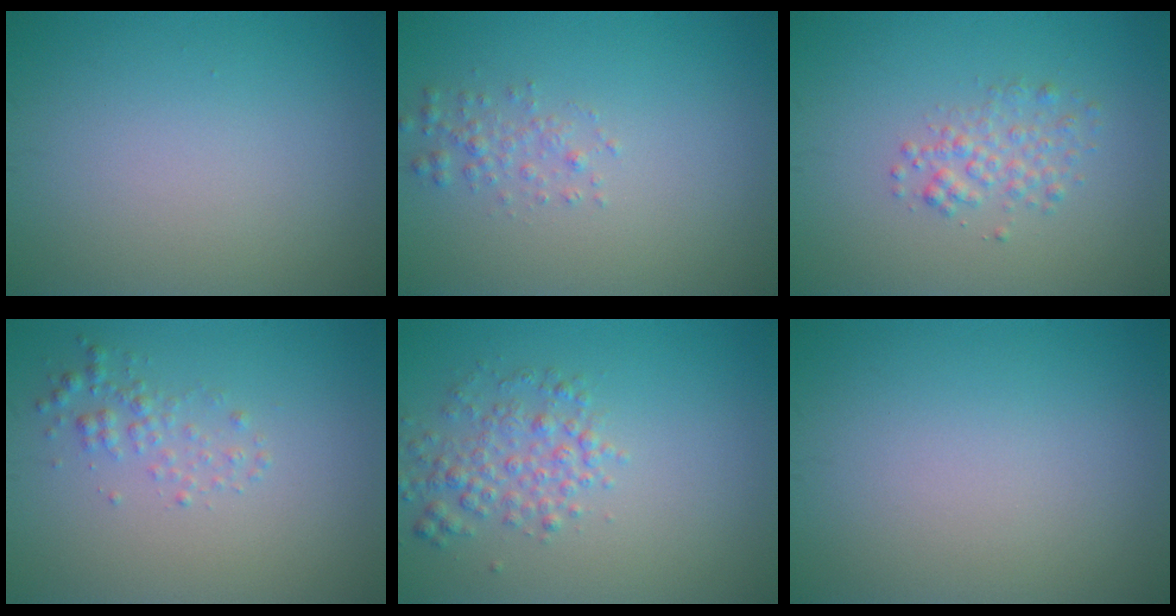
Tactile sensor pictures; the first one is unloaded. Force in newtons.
{"total": 1.4, "press": 1.4, "slide": 0.0}
{"total": 2.1, "press": 2.1, "slide": 0.1}
{"total": 1.7, "press": 1.7, "slide": 0.0}
{"total": 2.9, "press": 2.9, "slide": 0.1}
{"total": 0.0}